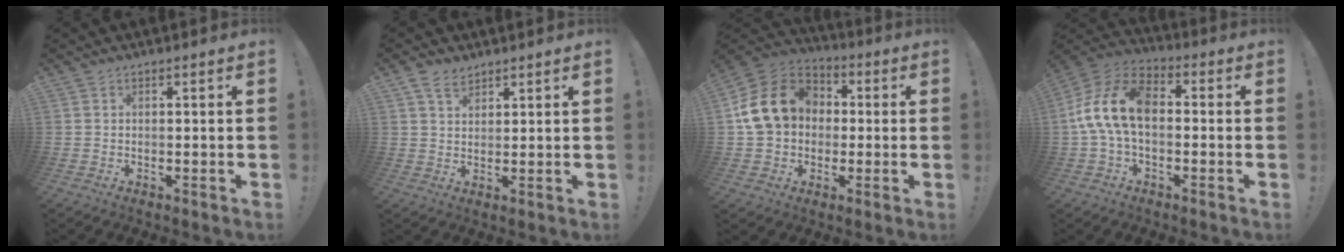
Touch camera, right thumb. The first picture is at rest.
{"total": 5.0, "force": [3.3, 3.0, 2.2], "torque": [-0.045, -0.008, 0.064]}
{"total": 17.1, "force": [3.1, 13.4, 10.1], "torque": [-0.173, 0.011, 0.061]}
{"total": 14.9, "force": [-0.4, 9.2, 11.7], "torque": [-0.229, 0.018, -0.001]}